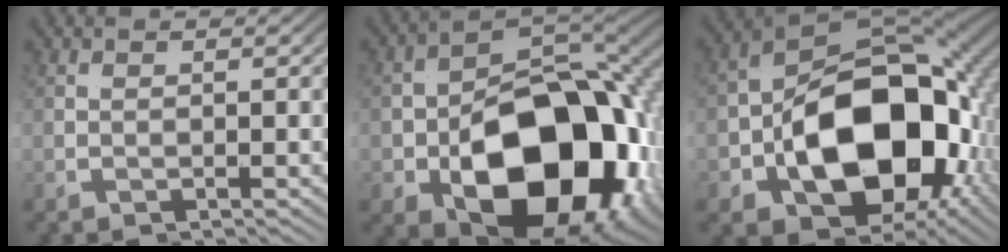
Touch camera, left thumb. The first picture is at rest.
{"total": 21.0, "force": [-5.4, 12.9, 15.7], "torque": [-0.265, -0.044, -0.055]}
{"total": 20.9, "force": [-3.8, 12.5, 16.2], "torque": [-0.296, -0.045, -0.039]}